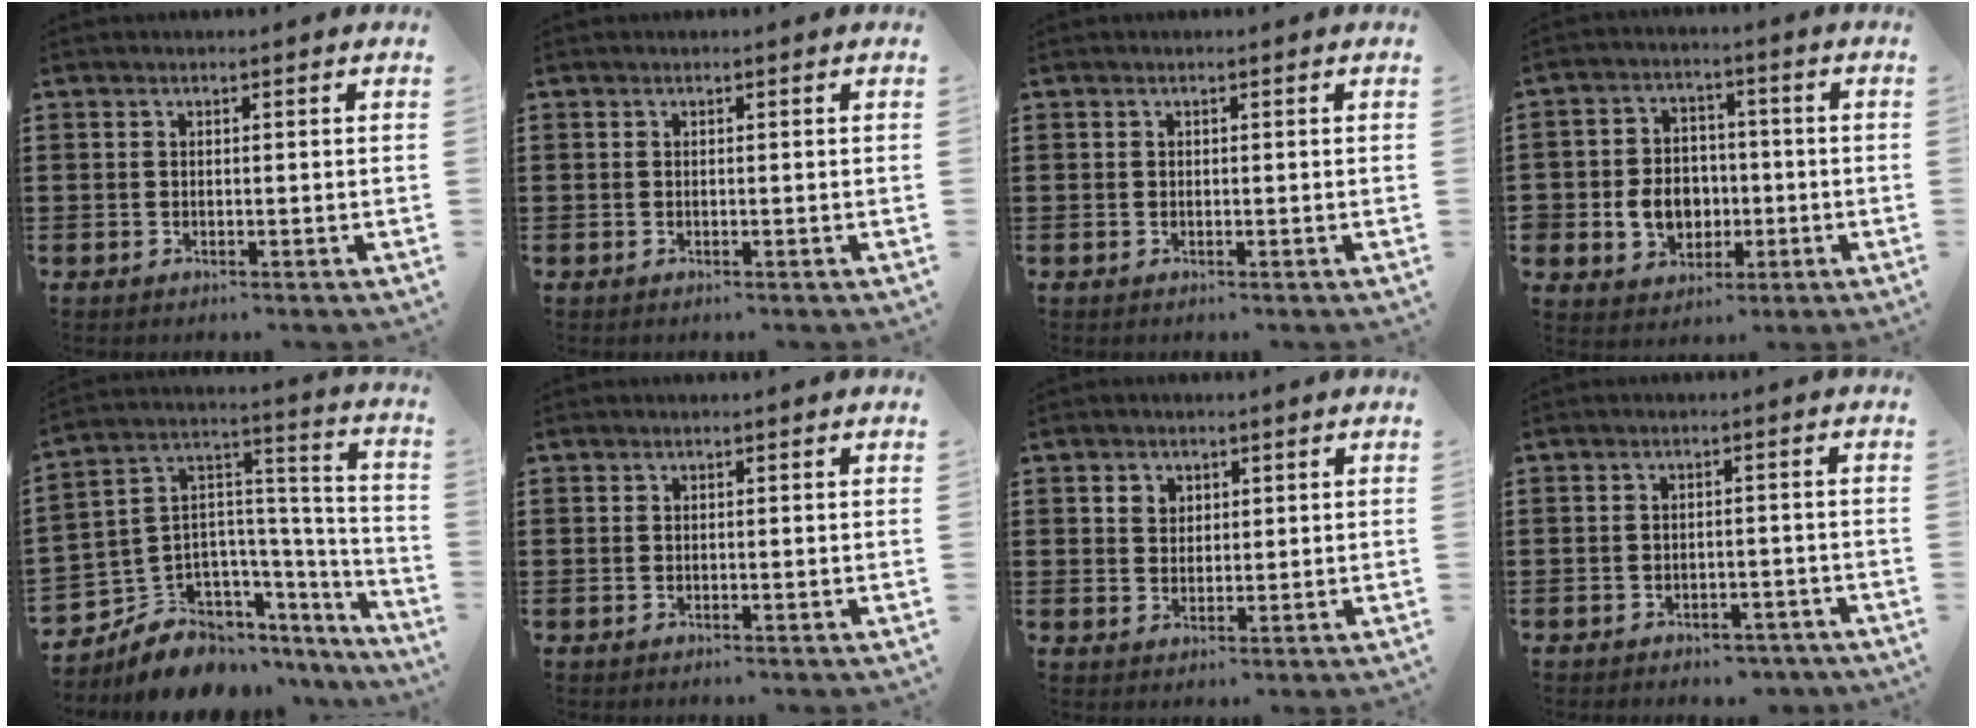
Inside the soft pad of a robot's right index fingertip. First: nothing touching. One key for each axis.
{"total": 0.0}
{"total": 0.0}
{"total": 6.9, "fx": -1.3, "fy": 6.0, "fz": 3.1, "tx": -0.061, "ty": 0.008, "tz": -0.026}
{"total": 9.2, "fx": -6.3, "fy": 6.3, "fz": 2.5, "tx": -0.070, "ty": -0.002, "tz": -0.114}
{"total": 0.0}
{"total": 2.1, "fx": 1.1, "fy": 1.7, "fz": 0.3, "tx": -0.013, "ty": 0.008, "tz": 0.019}
{"total": 2.3, "fx": -2.3, "fy": 0.6, "fz": 0.2, "tx": -0.009, "ty": -0.001, "tz": -0.048}